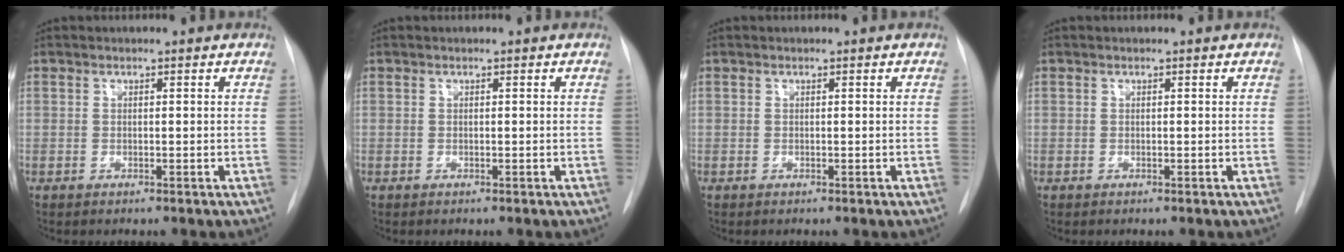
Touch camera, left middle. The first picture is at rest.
{"total": 0.0}
{"total": 0.0}
{"total": 0.0}